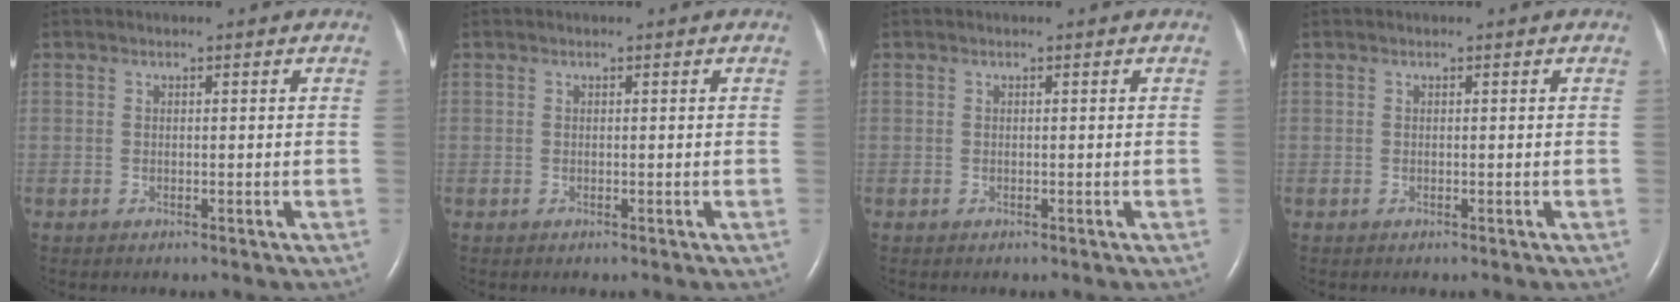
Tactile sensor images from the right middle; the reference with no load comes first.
{"total": 0.0}
{"total": 0.0}
{"total": 0.0}